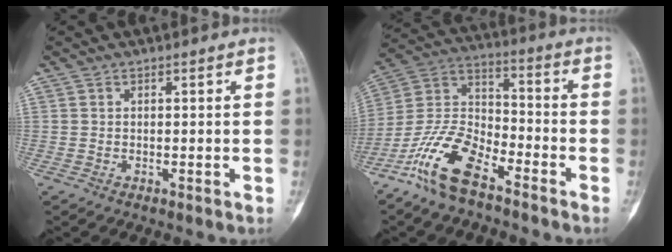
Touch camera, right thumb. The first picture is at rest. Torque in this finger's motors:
{"motor_torque": [0.29, 0.36, 1.47, -1.14, 0.07]}